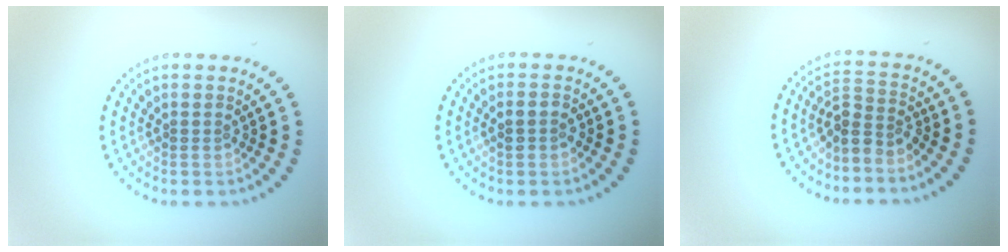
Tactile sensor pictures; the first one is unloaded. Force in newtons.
{"total": 1.5, "press": 1.5, "slide": 0.4}
{"total": 2.5, "press": 1.9, "slide": 1.7}